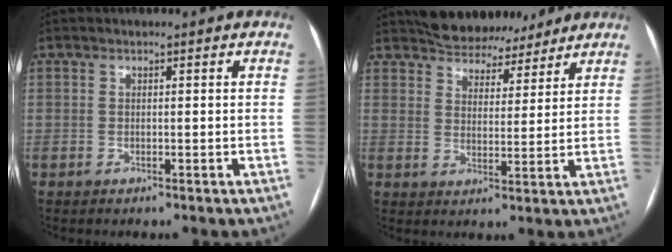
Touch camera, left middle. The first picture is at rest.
{"total": 10.3, "force": [9.2, 3.9, 2.3], "torque": [-0.025, 0.014, 0.134]}